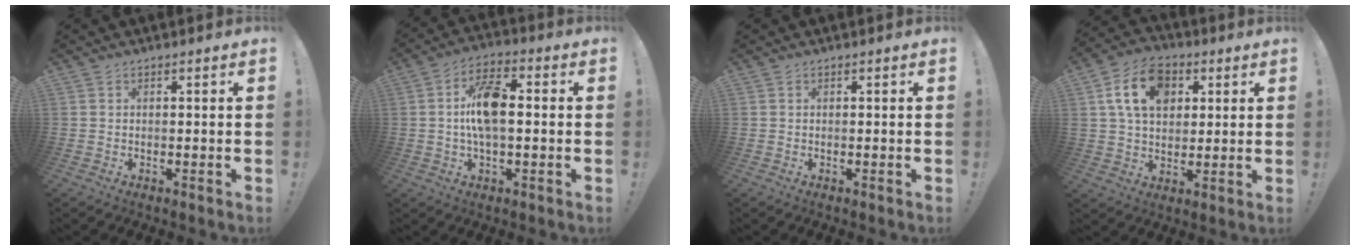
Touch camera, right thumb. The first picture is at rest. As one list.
[{"total": 12.2, "force": [0.2, 5.9, 10.6], "torque": [-0.181, 0.010, 0.000]}, {"total": 0.0}, {"total": 14.6, "force": [5.2, 10.4, 8.8], "torque": [-0.146, 0.003, 0.102]}]